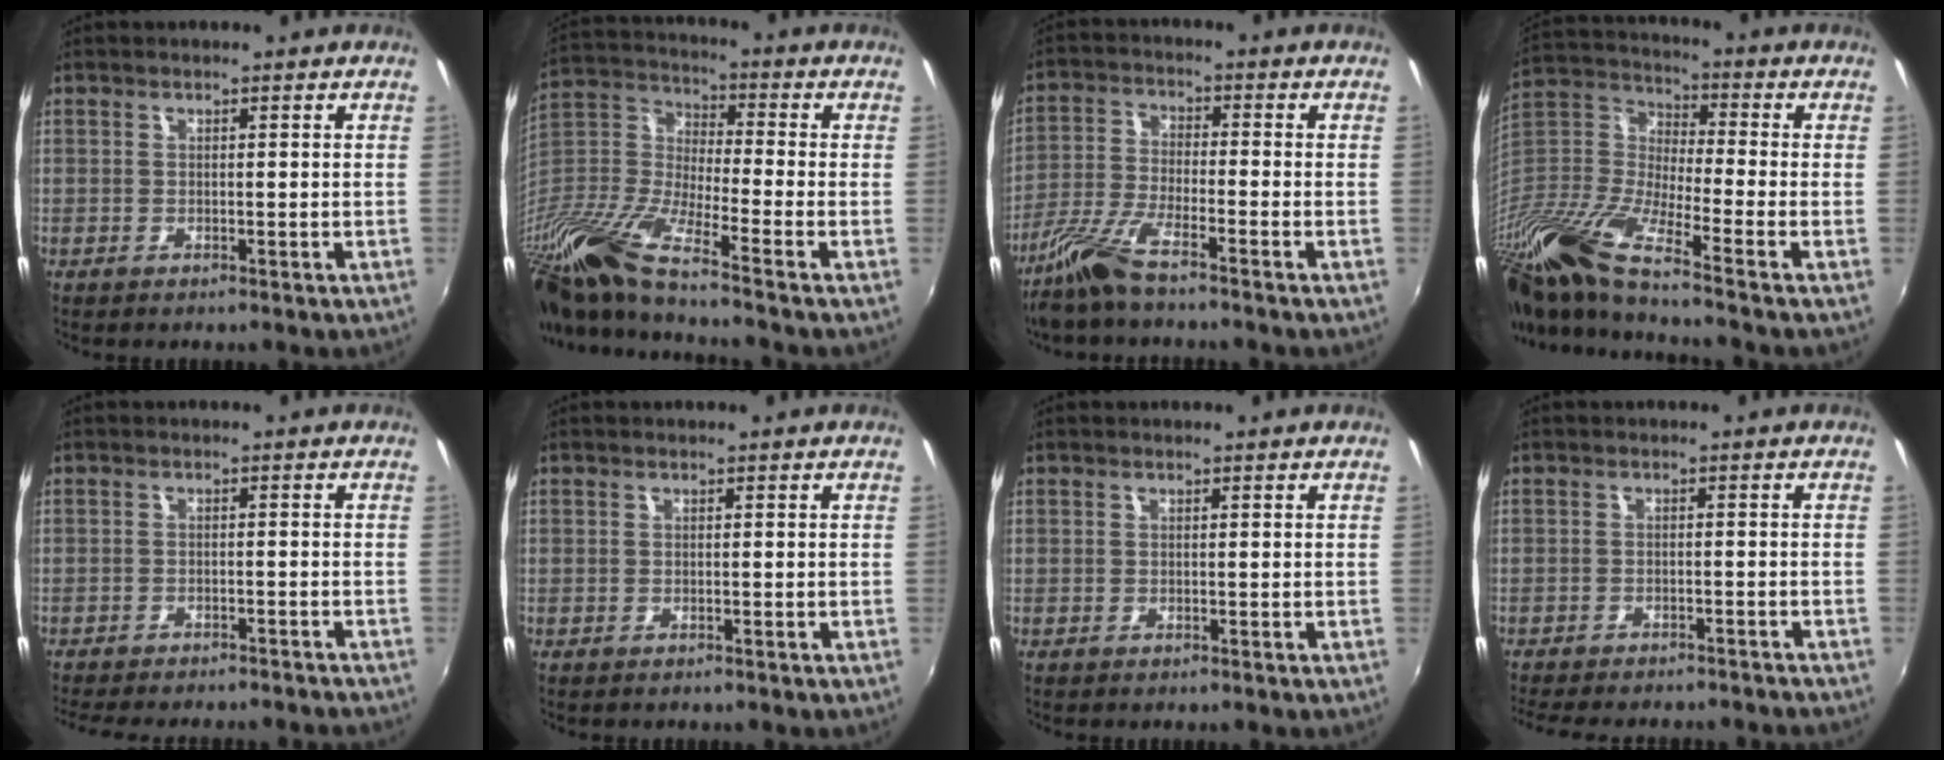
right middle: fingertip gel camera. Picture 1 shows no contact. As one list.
[{"total": 20.9, "force": [-15.3, 2.3, 14.0], "torque": [-0.279, -0.039, -0.308]}, {"total": 8.5, "force": [-6.4, 1.0, 5.4], "torque": [-0.120, -0.010, -0.130]}, {"total": 22.8, "force": [-16.2, 3.2, 15.7], "torque": [-0.307, -0.044, -0.324]}, {"total": 13.1, "force": [-11.7, 2.5, 5.3], "torque": [-0.114, -0.019, -0.159]}, {"total": 0.0}, {"total": 0.0}, {"total": 13.3, "force": [-11.8, 2.9, 5.5], "torque": [-0.118, -0.020, -0.161]}]